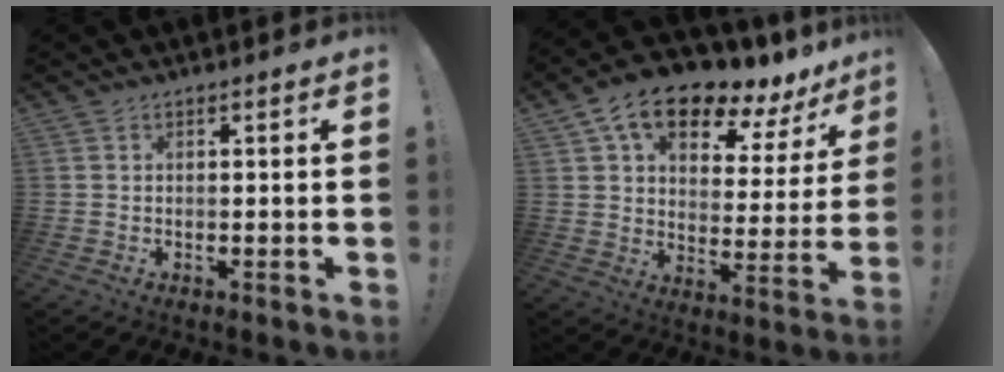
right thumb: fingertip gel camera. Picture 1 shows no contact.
{"total": 13.7, "force": [9.2, 6.7, 7.7], "torque": [-0.125, -0.062, 0.157]}